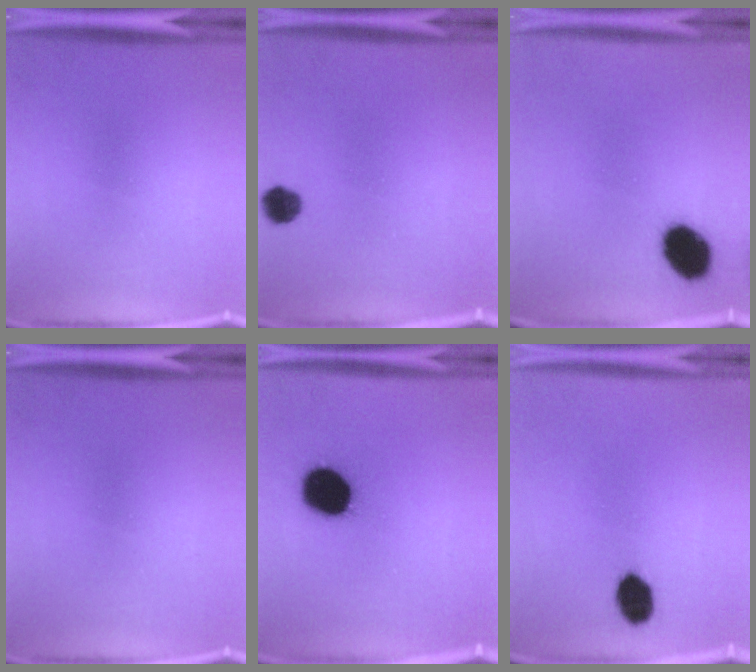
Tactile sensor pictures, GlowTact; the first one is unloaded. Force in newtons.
{"total": 4.1}
{"total": 10.1}
{"total": 0.0}
{"total": 16.3}
{"total": 6.4}